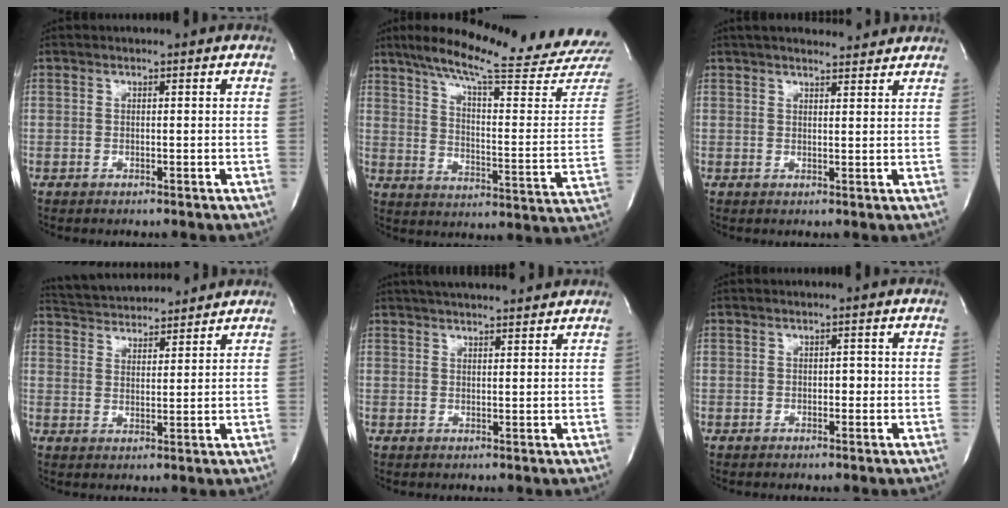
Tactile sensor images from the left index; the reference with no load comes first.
{"total": 25.5, "force": [22.5, 0.3, 12.0], "torque": [-0.188, -0.073, 0.295]}
{"total": 10.6, "force": [9.7, 1.9, 4.0], "torque": [-0.057, 0.022, 0.126]}
{"total": 11.8, "force": [11.3, 1.7, 2.9], "torque": [-0.056, 0.023, 0.177]}
{"total": 11.5, "force": [10.3, 1.4, 4.9], "torque": [-0.080, 0.029, 0.141]}
{"total": 0.7, "force": [0.0, 0.5, 0.6], "torque": [-0.004, 0.003, -0.002]}